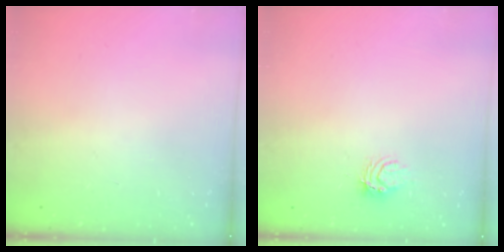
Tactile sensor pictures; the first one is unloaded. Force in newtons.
{"total": 3.9, "press": 3.9, "slide": 0.4}